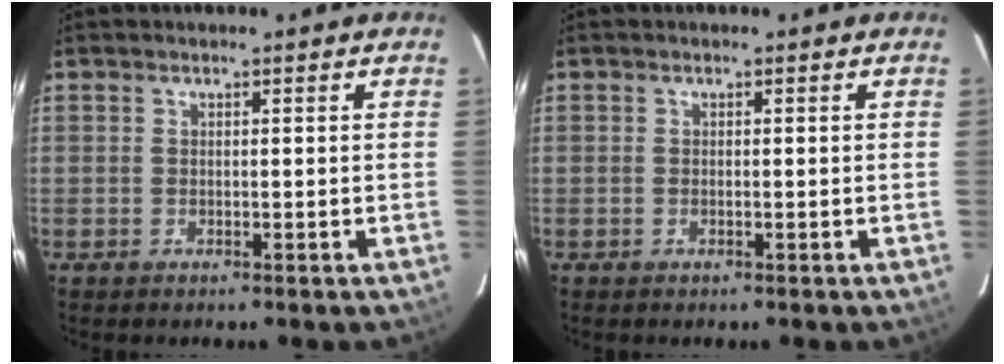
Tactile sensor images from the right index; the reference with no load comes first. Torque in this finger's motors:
{"motor_torque": [0.11, 0.15, -0.03, 0.00]}